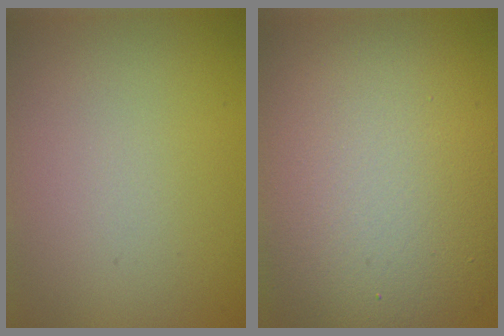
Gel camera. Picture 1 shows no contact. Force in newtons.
{"total": 12.8, "press": 12.8, "slide": 1.0}